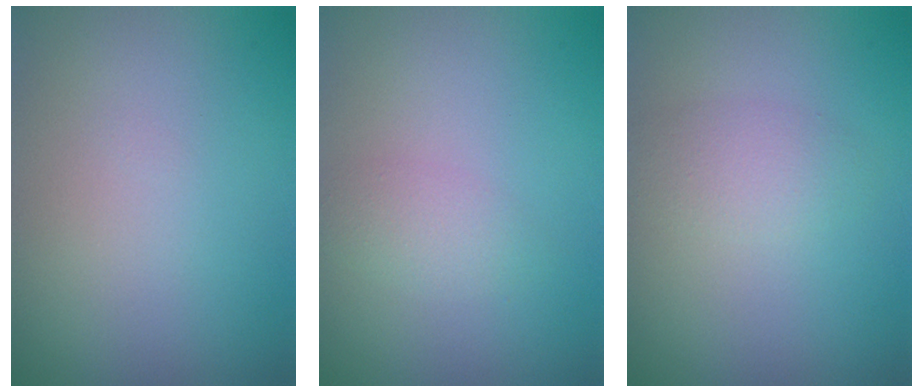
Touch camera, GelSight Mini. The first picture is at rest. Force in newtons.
{"total": 1.6, "press": 1.6, "slide": 0.1}
{"total": 1.9, "press": 1.9, "slide": 0.1}